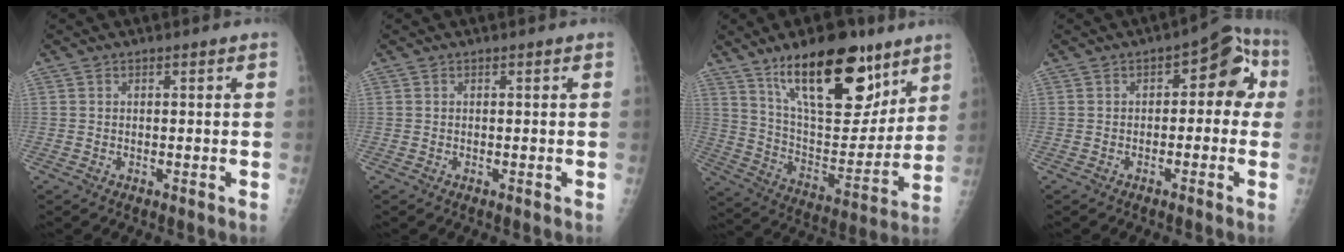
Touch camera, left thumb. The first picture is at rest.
{"total": 0.0}
{"total": 22.9, "force": [14.3, 9.5, 15.2], "torque": [-0.188, -0.068, 0.242]}
{"total": 8.7, "force": [0.1, 5.3, 7.0], "torque": [-0.039, 0.040, -0.012]}